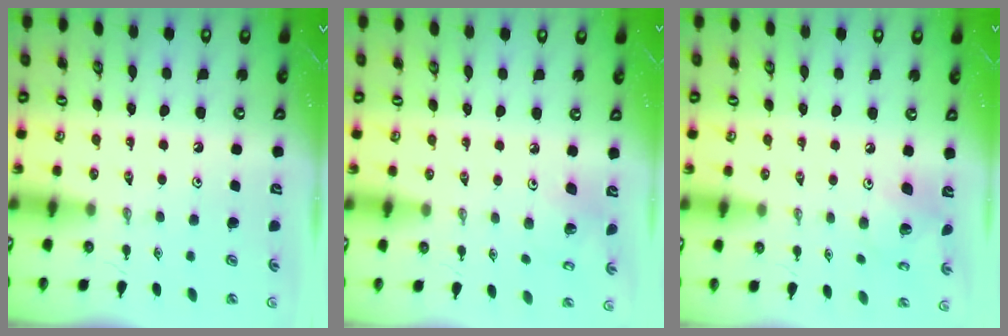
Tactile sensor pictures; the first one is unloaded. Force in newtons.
{"total": 5.0, "press": 4.7, "slide": 1.8}
{"total": 7.9, "press": 7.9, "slide": 0.5}